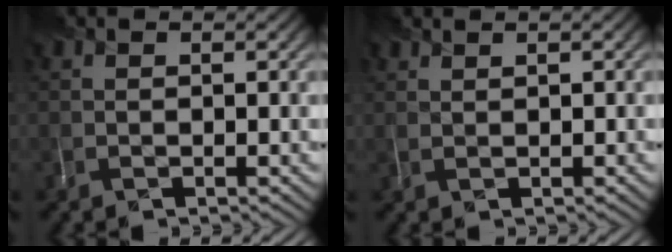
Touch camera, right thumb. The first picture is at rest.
{"total": 0.8, "force": [0.8, 0.0, -0.2], "torque": [0.001, 0.010, 0.017]}